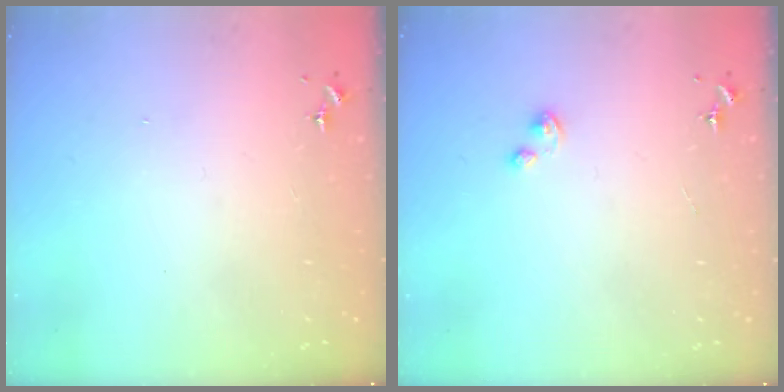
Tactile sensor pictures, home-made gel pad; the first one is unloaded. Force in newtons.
{"total": 2.1, "press": 2.0, "slide": 0.5}